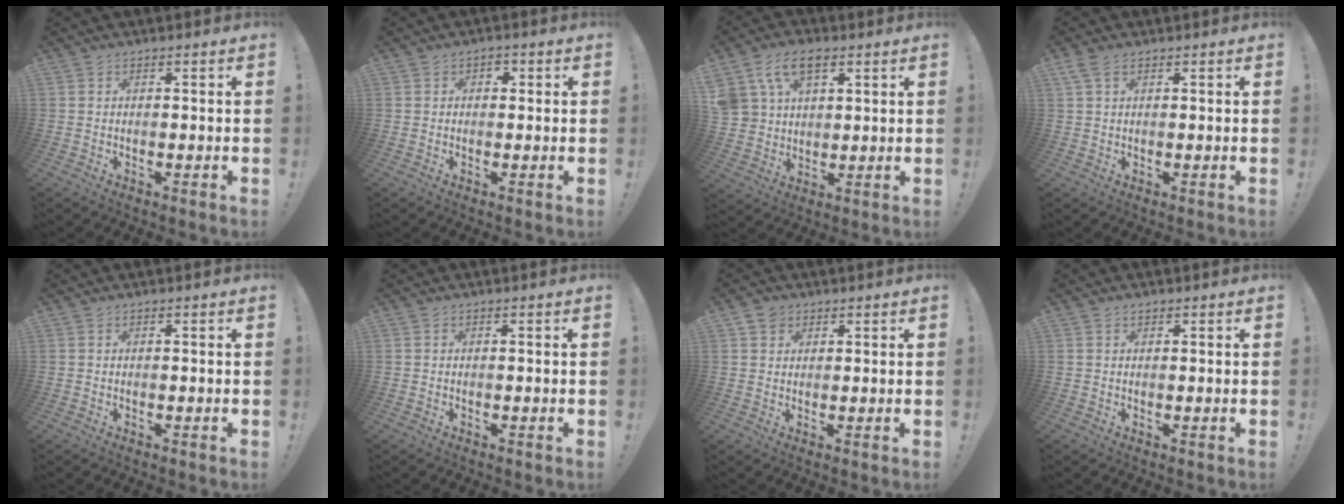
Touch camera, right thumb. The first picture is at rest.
{"total": 1.8, "force": [-0.1, 1.6, 0.9], "torque": [-0.009, 0.003, -0.006]}
{"total": 12.6, "force": [6.4, 8.5, 6.6], "torque": [-0.113, -0.017, 0.128]}
{"total": 3.4, "force": [1.7, 1.6, 2.4], "torque": [-0.049, 0.004, 0.031]}
{"total": 0.0}
{"total": 0.0}
{"total": 3.1, "force": [1.9, 2.4, 0.5], "torque": [-0.008, -0.003, 0.034]}
{"total": 0.6, "force": [0.4, 0.3, 0.2], "torque": [-0.003, 0.000, 0.008]}